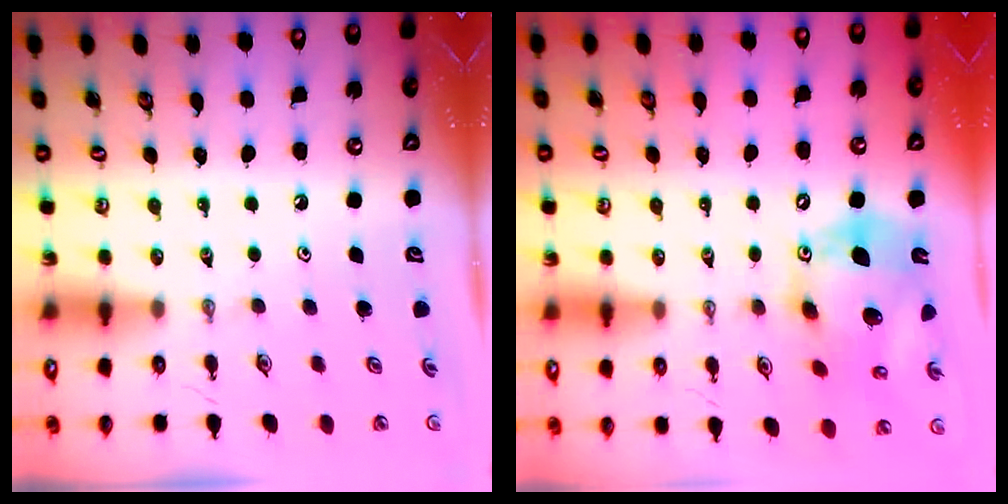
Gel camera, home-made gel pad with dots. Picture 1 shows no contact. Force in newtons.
{"total": 16.7, "press": 16.4, "slide": 2.9}